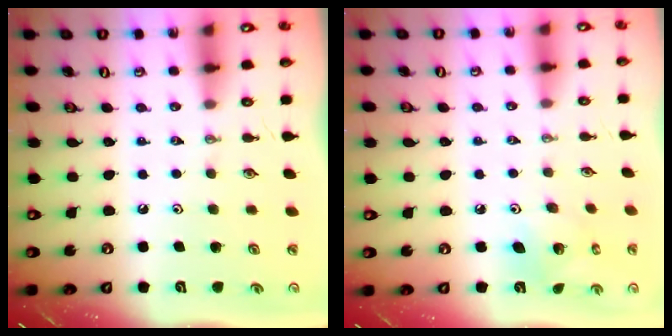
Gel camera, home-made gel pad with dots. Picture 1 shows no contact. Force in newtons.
{"total": 6.3, "press": 6.3, "slide": 0.1}